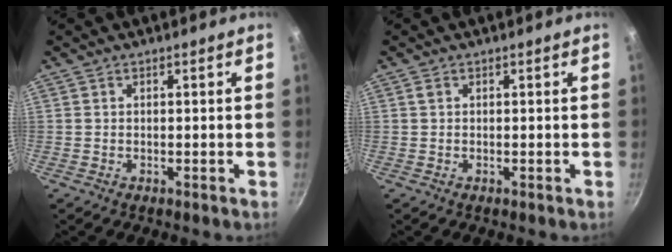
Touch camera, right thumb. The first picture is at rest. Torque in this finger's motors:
{"motor_torque": [-0.19, 0.52, 0.11, 0.74, -0.01]}